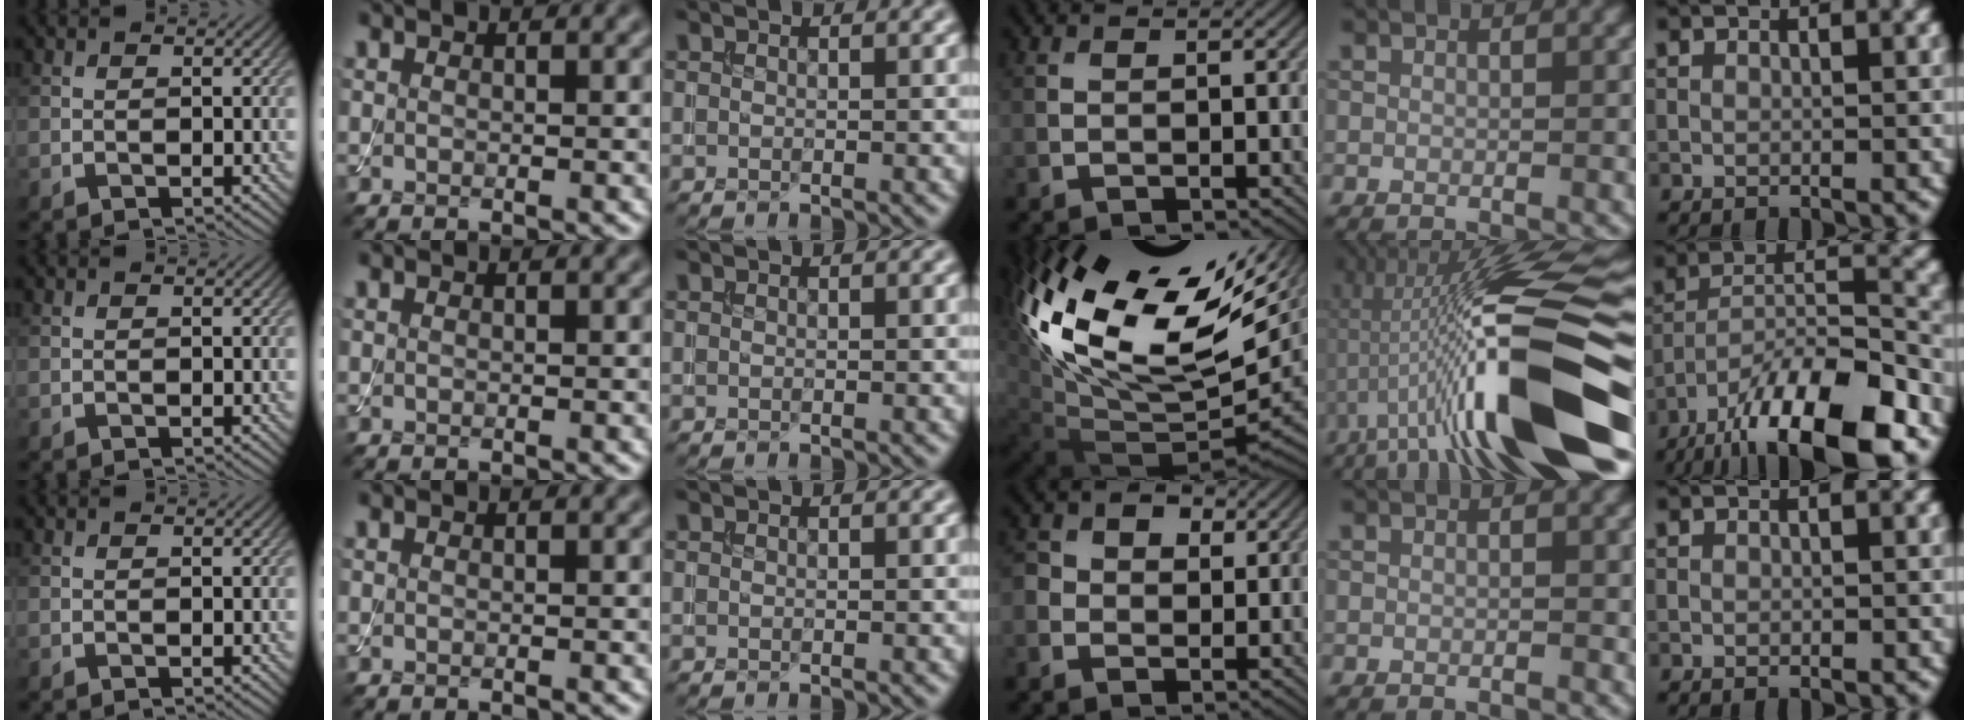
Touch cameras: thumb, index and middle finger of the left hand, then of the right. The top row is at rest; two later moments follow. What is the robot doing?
{"motion": "assemble", "object": "toy tower of hanoi"}